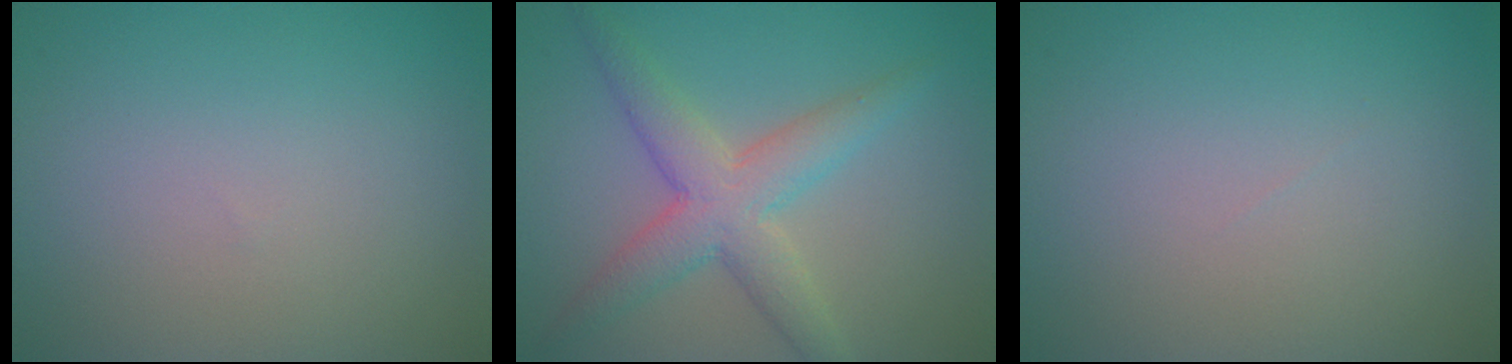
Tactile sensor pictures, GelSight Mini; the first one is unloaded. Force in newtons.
{"total": 5.0, "press": 5.0, "slide": 0.1}
{"total": 0.0}